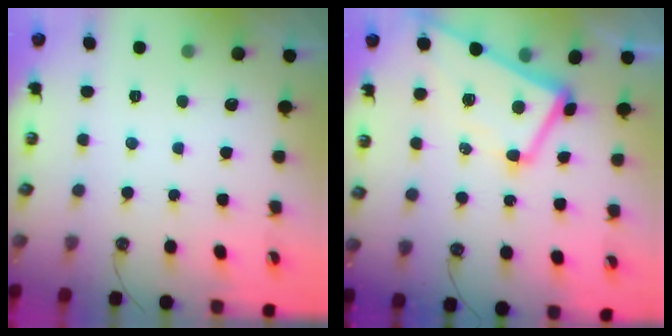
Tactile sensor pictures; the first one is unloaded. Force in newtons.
{"total": 2.7, "press": 2.5, "slide": 1.1}